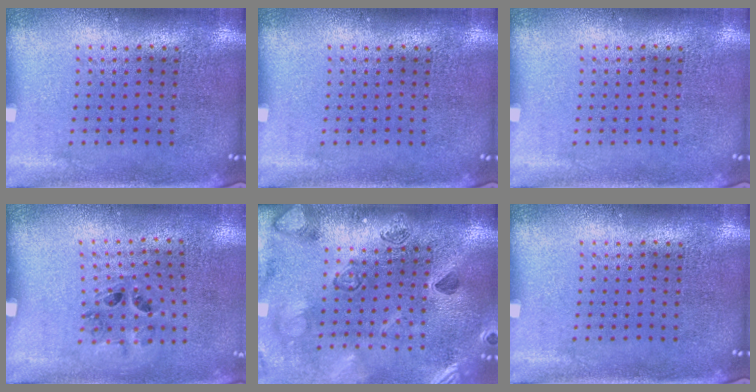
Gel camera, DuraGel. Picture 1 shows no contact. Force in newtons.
{"total": 0.0}
{"total": 0.0}
{"total": 1.2, "press": 0.8, "slide": 0.9}
{"total": 2.3, "press": 2.3, "slide": 0.3}
{"total": 0.0}